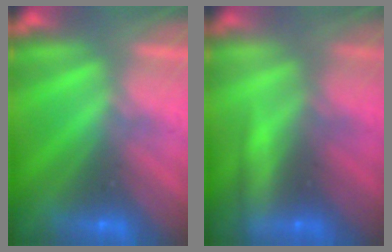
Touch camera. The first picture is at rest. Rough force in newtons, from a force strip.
{"total": 2.1}